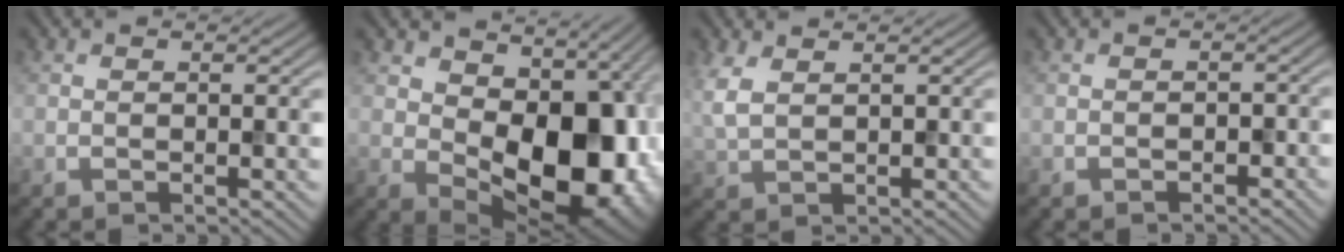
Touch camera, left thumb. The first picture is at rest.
{"total": 14.5, "force": [0.6, 9.1, 11.2], "torque": [-0.149, -0.020, 0.022]}
{"total": 3.3, "force": [1.4, 2.0, 2.2], "torque": [-0.069, -0.001, 0.036]}
{"total": 1.1, "force": [-0.9, 0.6, -0.3], "torque": [0.007, -0.003, -0.013]}